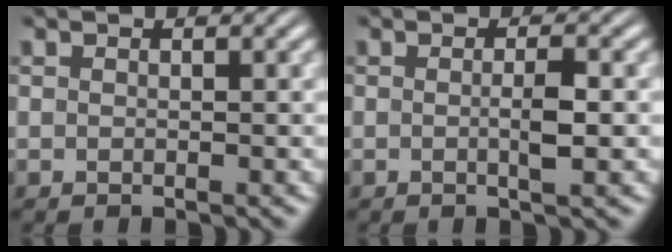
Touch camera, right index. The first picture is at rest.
{"total": 2.0, "force": [-0.4, 0.1, 2.0], "torque": [-0.029, 0.000, -0.011]}